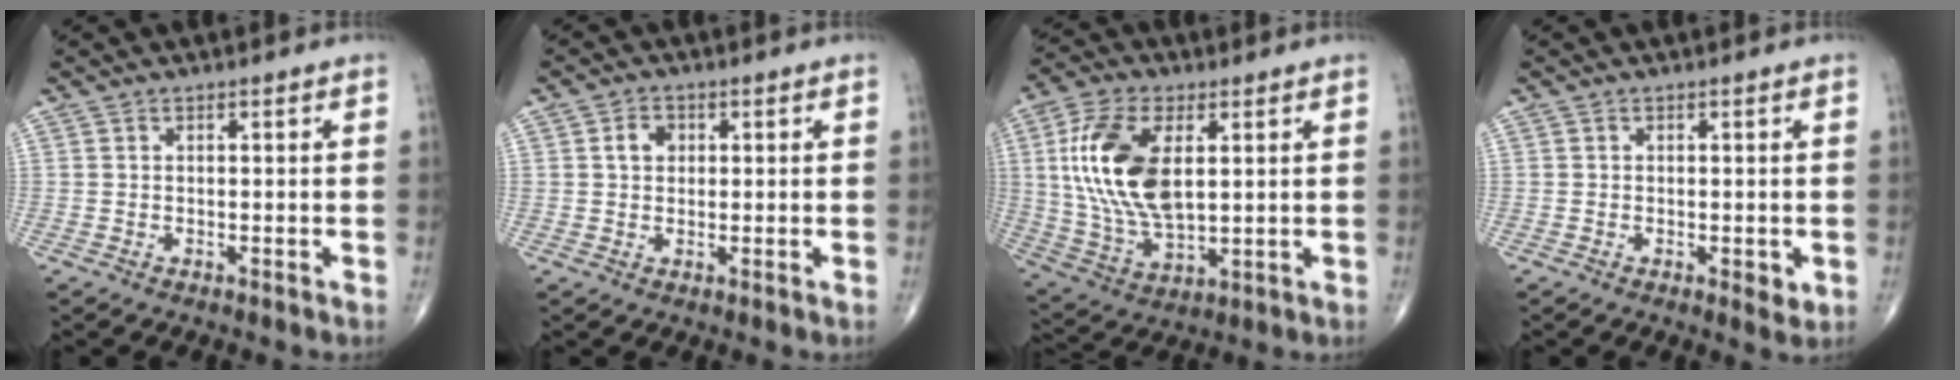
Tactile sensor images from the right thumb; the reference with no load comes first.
{"total": 3.3, "force": [0.8, 2.6, 1.9], "torque": [-0.021, 0.004, 0.013]}
{"total": 17.6, "force": [3.6, 9.1, 14.6], "torque": [-0.289, -0.010, 0.074]}
{"total": 2.3, "force": [-0.4, 1.1, 1.9], "torque": [-0.020, -0.005, -0.007]}